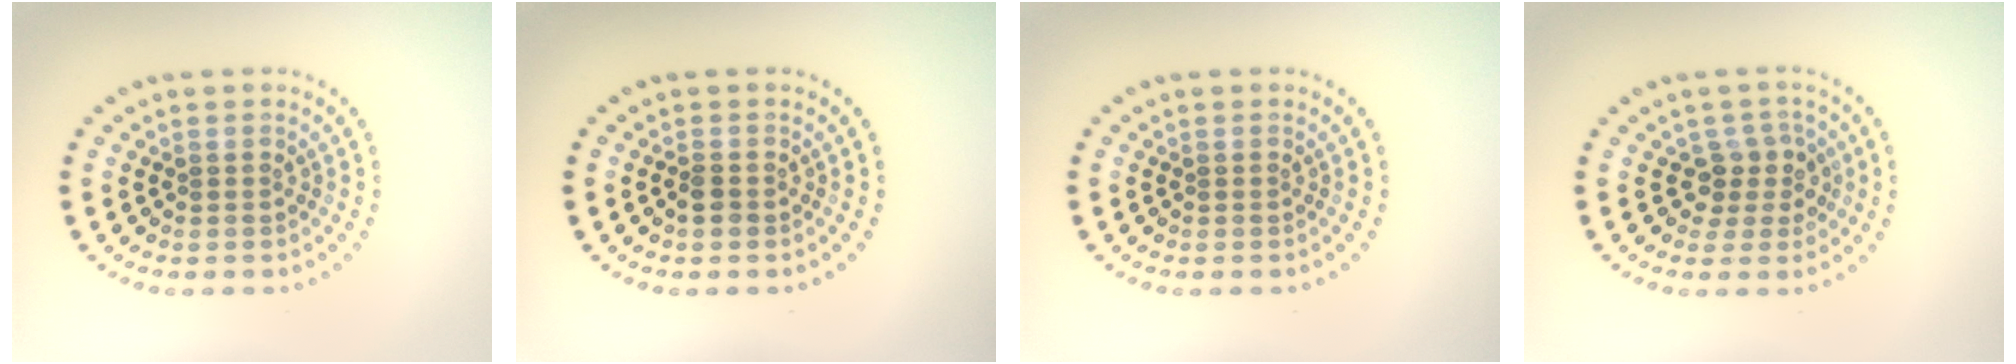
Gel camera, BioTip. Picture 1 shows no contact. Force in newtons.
{"total": 1.3, "press": 1.1, "slide": 0.5}
{"total": 0.0}
{"total": 2.6, "press": 2.0, "slide": 1.6}